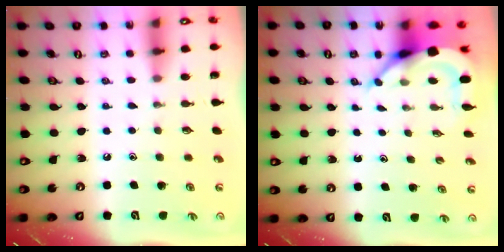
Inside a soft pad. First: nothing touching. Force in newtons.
{"total": 6.6, "press": 6.6, "slide": 0.5}